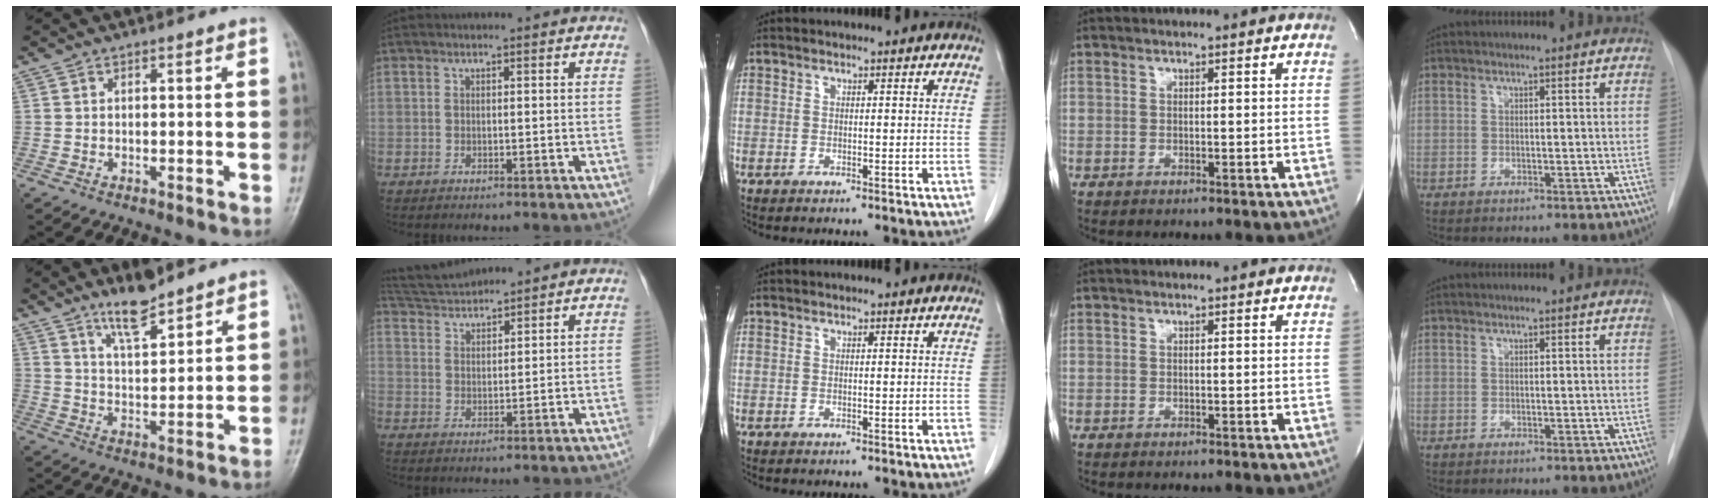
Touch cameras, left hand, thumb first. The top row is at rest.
{"thumb": {"total": 7.6, "force": [6.1, 1.9, 4.3], "torque": [-0.062, -0.047, 0.109]}, "index": {"total": 5.7, "force": [5.7, -0.1, 0.6], "torque": [-0.020, 0.026, 0.110]}}